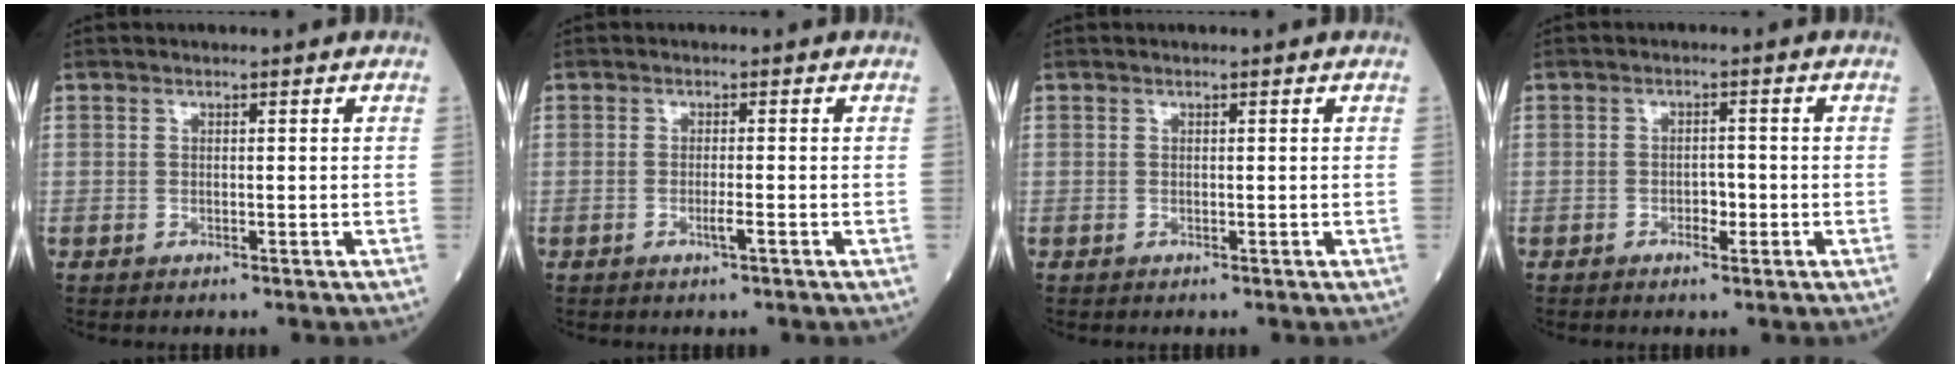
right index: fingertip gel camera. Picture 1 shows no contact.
{"total": 1.4, "force": [-0.7, -0.1, 1.2], "torque": [-0.022, -0.002, -0.012]}
{"total": 0.0}
{"total": 2.1, "force": [-0.9, 1.1, 1.5], "torque": [-0.016, 0.005, -0.012]}